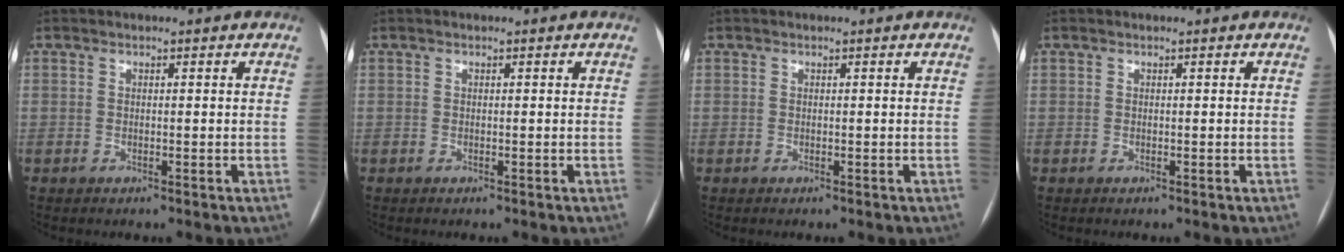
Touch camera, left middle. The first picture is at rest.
{"total": 0.0}
{"total": 0.0}
{"total": 0.0}